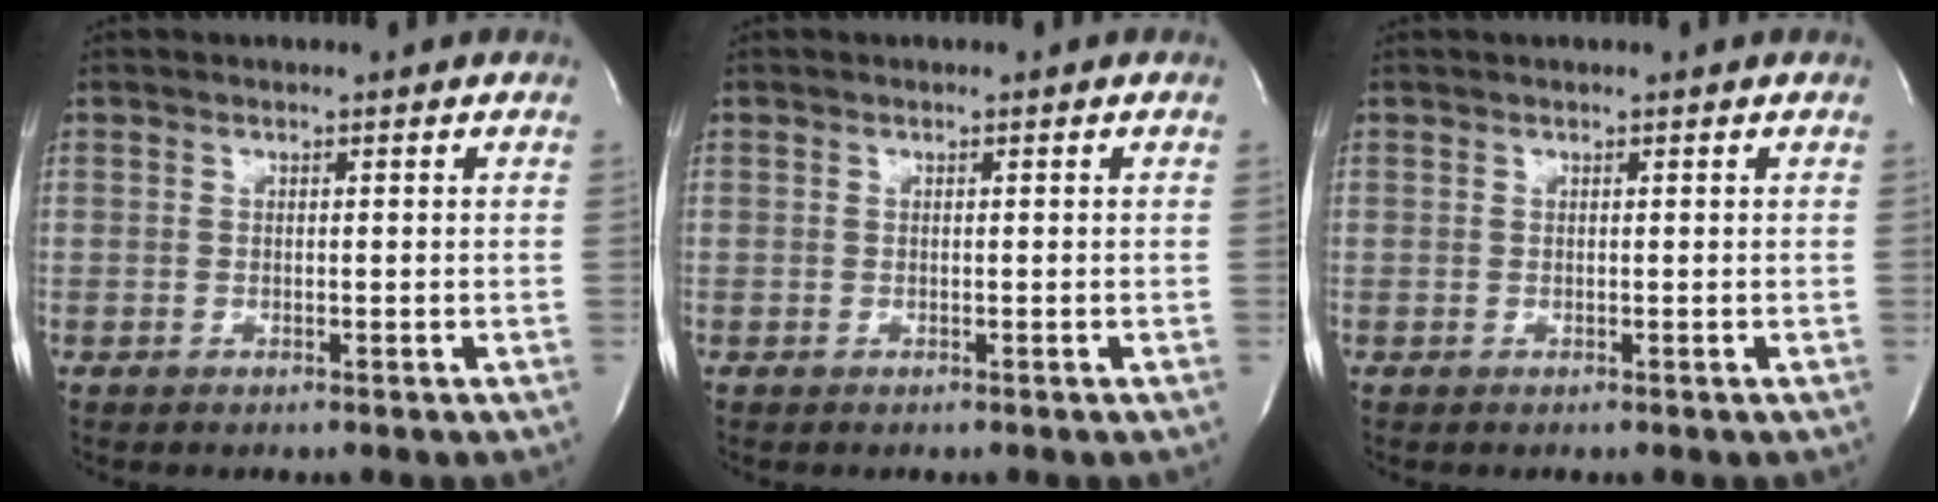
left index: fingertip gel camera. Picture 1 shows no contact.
{"total": 0.0}
{"total": 1.1, "force": [1.0, -0.1, 0.4], "torque": [-0.007, 0.011, 0.014]}